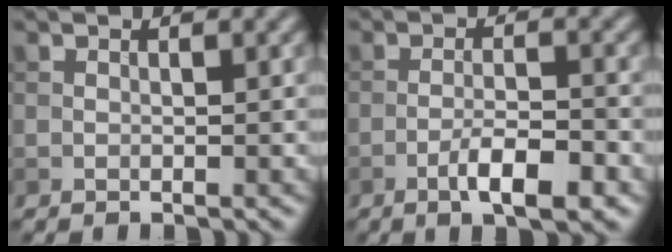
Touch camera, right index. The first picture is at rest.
{"total": 4.4, "force": [-2.3, 1.1, 3.6], "torque": [-0.066, 0.003, -0.039]}